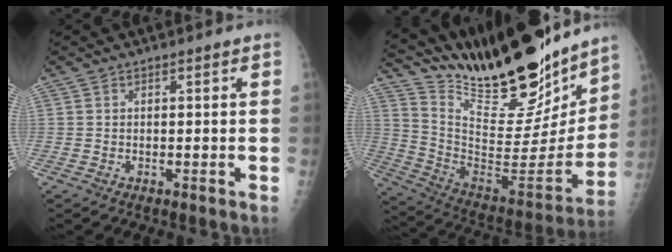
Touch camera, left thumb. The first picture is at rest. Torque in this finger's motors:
{"motor_torque": [2.31, -0.64, 1.37, -1.40, 0.04]}